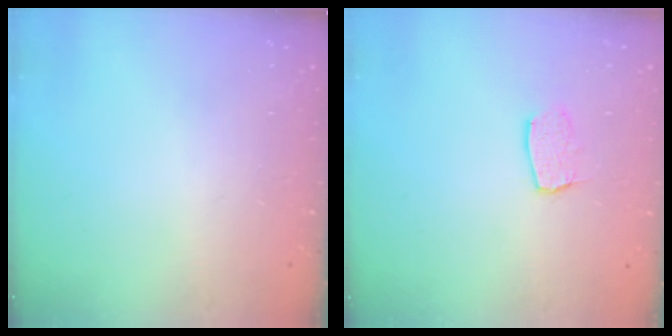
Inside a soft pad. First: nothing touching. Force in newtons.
{"total": 6.1, "press": 6.1, "slide": 0.2}